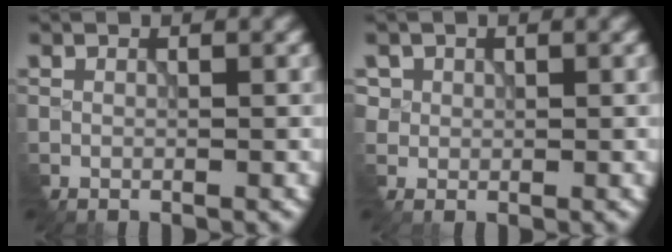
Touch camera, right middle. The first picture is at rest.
{"total": 1.5, "force": [0.7, 1.3, 0.1], "torque": [-0.008, -0.003, 0.010]}